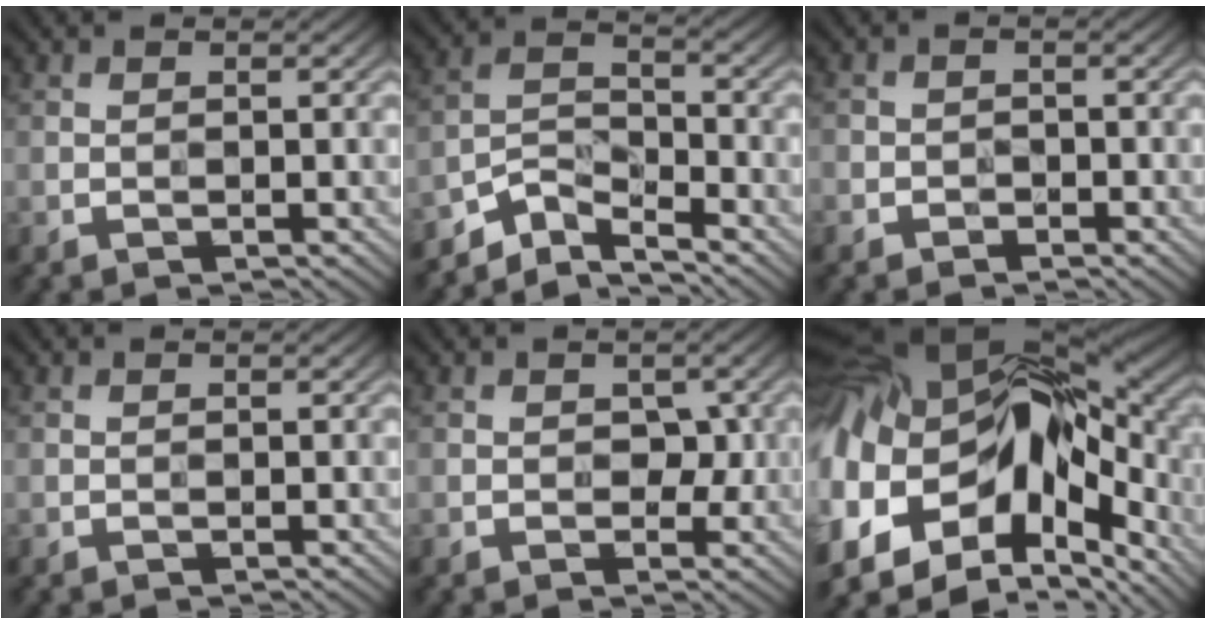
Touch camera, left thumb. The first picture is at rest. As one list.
[{"total": 5.0, "force": [-4.8, 0.9, 1.4], "torque": [-0.024, 0.000, -0.108]}, {"total": 1.4, "force": [-1.1, 0.8, -0.4], "torque": [0.015, -0.001, -0.026]}, {"total": 0.0}, {"total": 2.8, "force": [0.0, 2.0, 2.0], "torque": [-0.019, -0.001, -0.002]}, {"total": 20.1, "force": [-1.4, 11.6, 16.3], "torque": [-0.356, -0.054, 0.006]}]